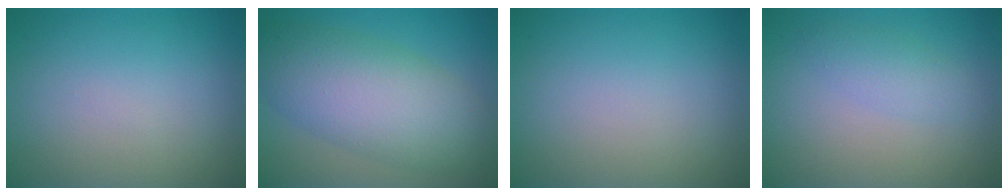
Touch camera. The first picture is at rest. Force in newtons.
{"total": 8.6, "press": 8.6, "slide": 0.4}
{"total": 0.0}
{"total": 1.9, "press": 1.9, "slide": 0.1}